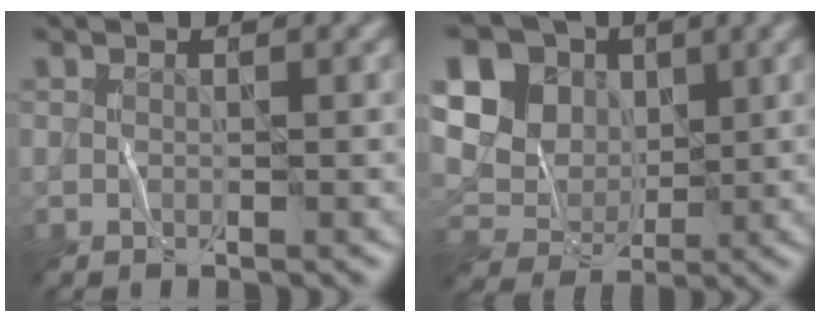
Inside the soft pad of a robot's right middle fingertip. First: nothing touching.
{"total": 12.3, "force": [3.3, 10.3, 5.8], "torque": [-0.145, 0.025, 0.051]}